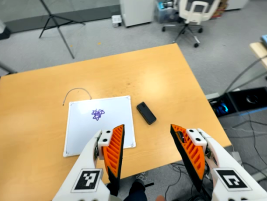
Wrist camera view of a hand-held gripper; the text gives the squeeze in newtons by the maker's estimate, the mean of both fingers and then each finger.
{"total": 0.0}